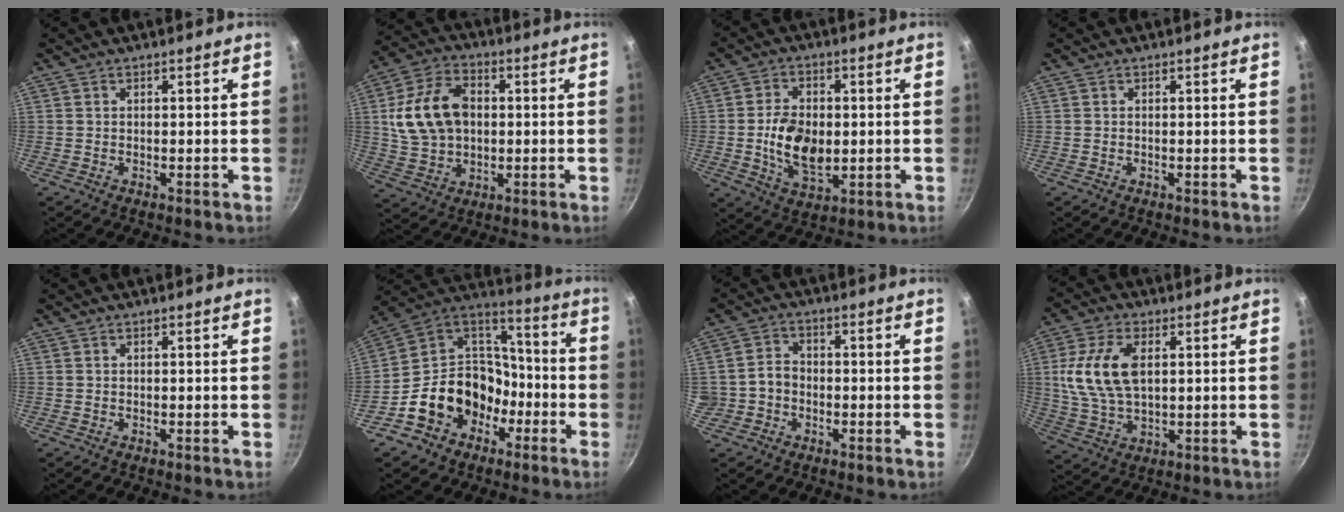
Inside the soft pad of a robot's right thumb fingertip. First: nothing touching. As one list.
[{"total": 14.9, "force": [1.6, 10.6, 10.3], "torque": [-0.175, 0.013, 0.030]}, {"total": 10.7, "force": [-0.6, 6.7, 8.4], "torque": [-0.136, -0.005, -0.008]}, {"total": 0.0}, {"total": 0.0}, {"total": 18.5, "force": [-7.1, 14.7, 8.7], "torque": [-0.106, 0.087, -0.120]}, {"total": 4.5, "force": [-1.3, 3.9, 1.8], "torque": [-0.003, 0.021, -0.027]}, {"total": 12.5, "force": [2.3, 7.0, 10.1], "torque": [-0.194, -0.001, 0.045]}]